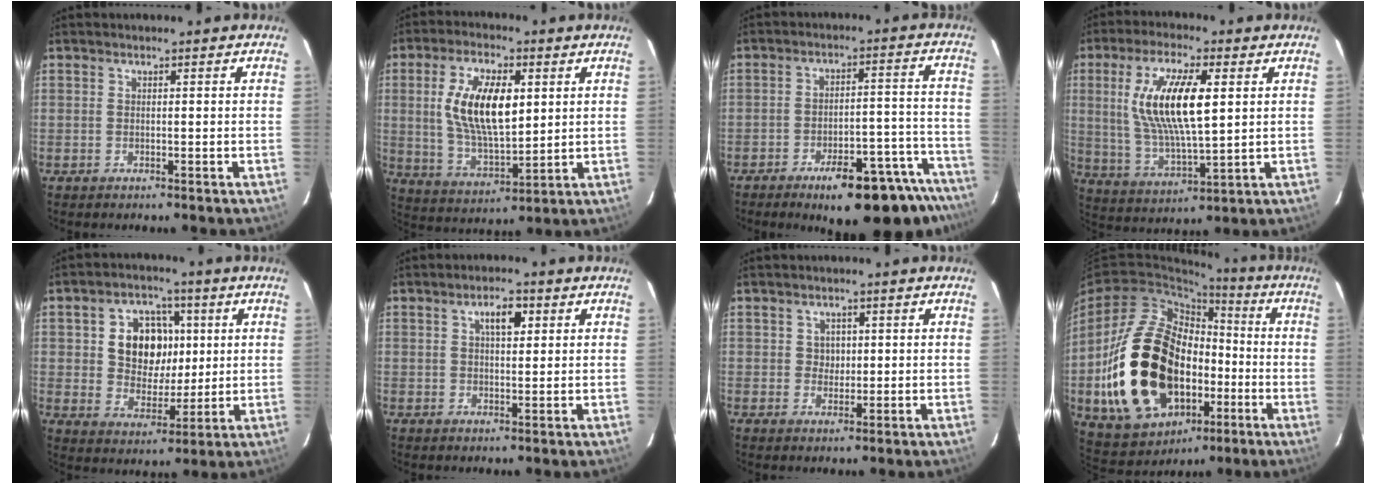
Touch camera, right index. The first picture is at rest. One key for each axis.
{"total": 14.3, "fx": 2.9, "fy": 6.4, "fz": 12.4, "tx": -0.236, "ty": 0.003, "tz": 0.062}
{"total": 18.9, "fx": -15.1, "fy": 4.4, "fz": 10.5, "tx": -0.120, "ty": 0.010, "tz": -0.194}
{"total": 15.1, "fx": 3.5, "fy": 4.6, "fz": 13.9, "tx": -0.271, "ty": 0.002, "tz": 0.074}
{"total": 11.2, "fx": 2.3, "fy": 8.9, "fz": 6.4, "tx": -0.129, "ty": 0.022, "tz": 0.047}
{"total": 4.1, "fx": 1.6, "fy": 1.8, "fz": 3.3, "tx": -0.054, "ty": 0.011, "tz": 0.028}
{"total": 2.3, "fx": 0.4, "fy": 2.2, "fz": 0.4, "tx": -0.002, "ty": 0.007, "tz": 0.007}
{"total": 26.3, "fx": -4.1, "fy": 18.0, "fz": 18.8, "tx": -0.402, "ty": 0.020, "tz": -0.034}